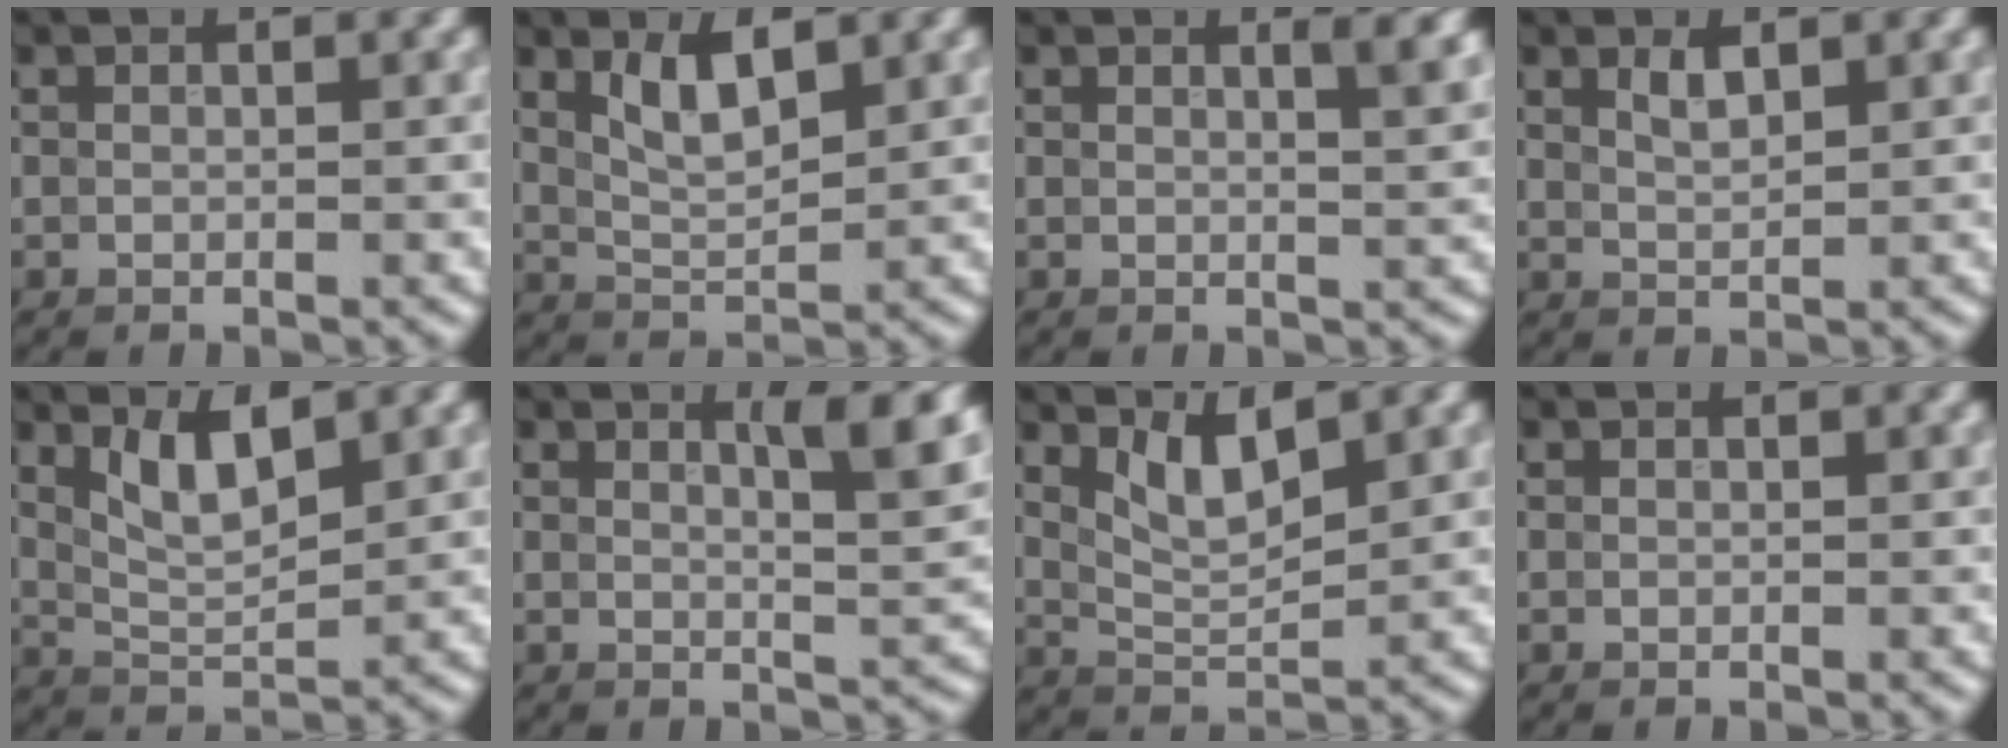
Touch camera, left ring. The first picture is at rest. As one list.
[{"total": 3.6, "force": [1.7, 1.3, 2.8], "torque": [-0.058, -0.003, 0.035]}, {"total": 2.3, "force": [1.2, 0.7, 1.8], "torque": [-0.012, 0.000, 0.013]}, {"total": 1.7, "force": [1.0, 0.6, 1.3], "torque": [-0.026, 0.000, 0.021]}, {"total": 3.9, "force": [2.0, 1.3, 3.1], "torque": [-0.066, -0.005, 0.042]}, {"total": 4.3, "force": [2.0, 1.0, 3.7], "torque": [-0.046, -0.006, 0.030]}, {"total": 3.5, "force": [2.0, 1.1, 2.7], "torque": [-0.057, -0.006, 0.042]}, {"total": 0.0}]